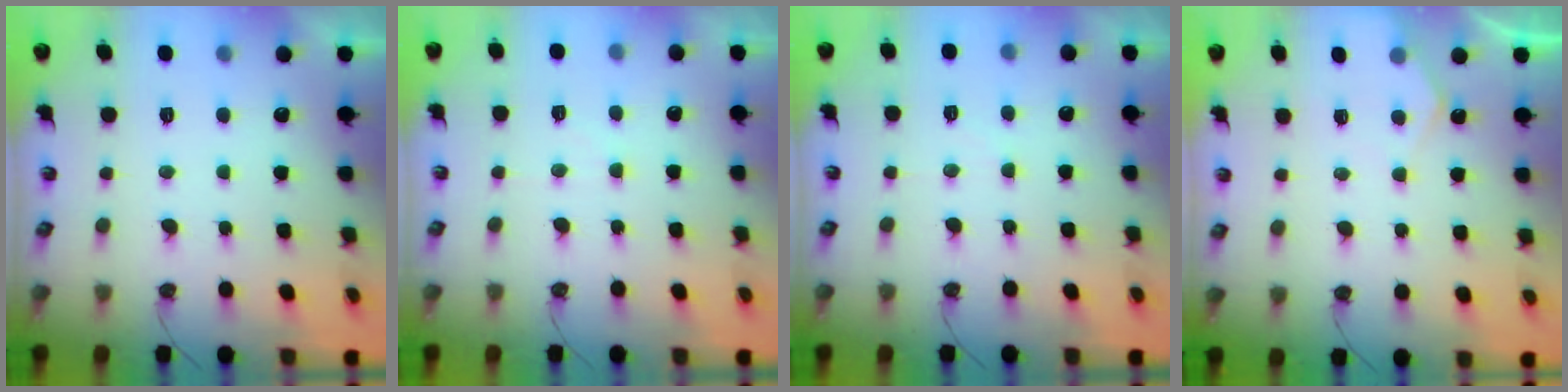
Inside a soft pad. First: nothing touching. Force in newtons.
{"total": 2.7, "press": 2.7, "slide": 0.3}
{"total": 4.1, "press": 4.0, "slide": 0.7}
{"total": 5.8, "press": 5.8, "slide": 0.6}